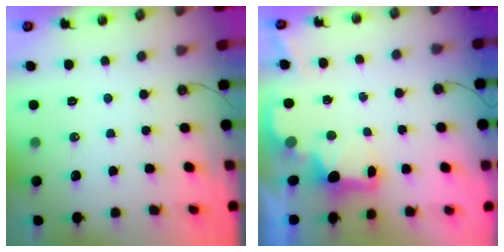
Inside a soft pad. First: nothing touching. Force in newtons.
{"total": 2.5, "press": 2.4, "slide": 0.8}